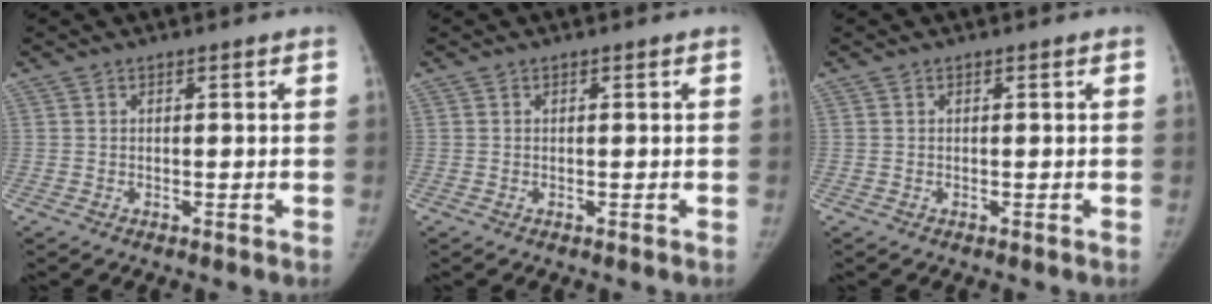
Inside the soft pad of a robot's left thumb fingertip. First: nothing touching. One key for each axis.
{"total": 0.0}
{"total": 0.0}